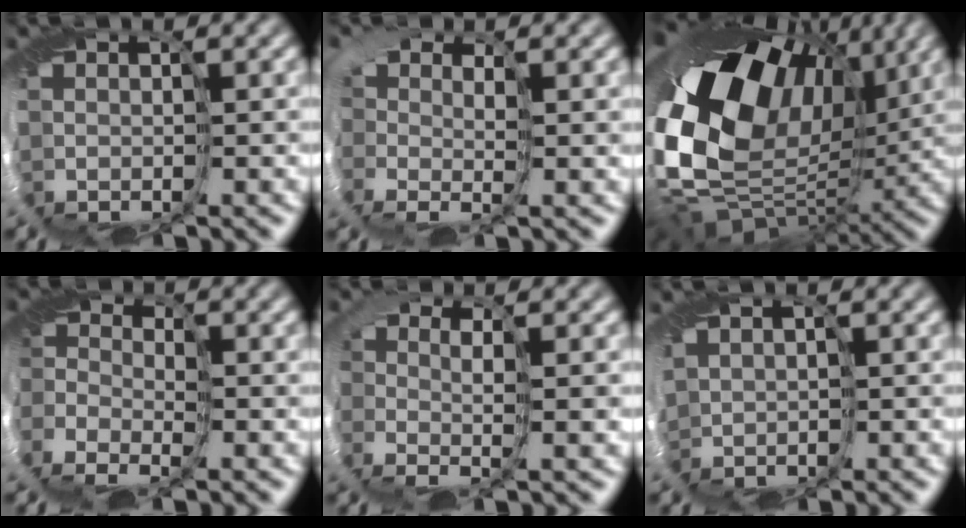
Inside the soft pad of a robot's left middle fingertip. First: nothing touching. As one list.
[{"total": 0.7, "force": [0.3, -0.3, 0.6], "torque": [0.004, -0.012, -0.007]}, {"total": 16.0, "force": [2.9, 11.7, 10.5], "torque": [-0.197, 0.000, 0.042]}, {"total": 4.1, "force": [-3.0, 2.6, 1.2], "torque": [0.018, -0.014, -0.074]}, {"total": 1.2, "force": [-0.4, -1.0, 0.4], "torque": [0.010, -0.014, -0.019]}, {"total": 0.6, "force": [-0.2, 0.6, 0.1], "torque": [-0.003, -0.009, -0.008]}]